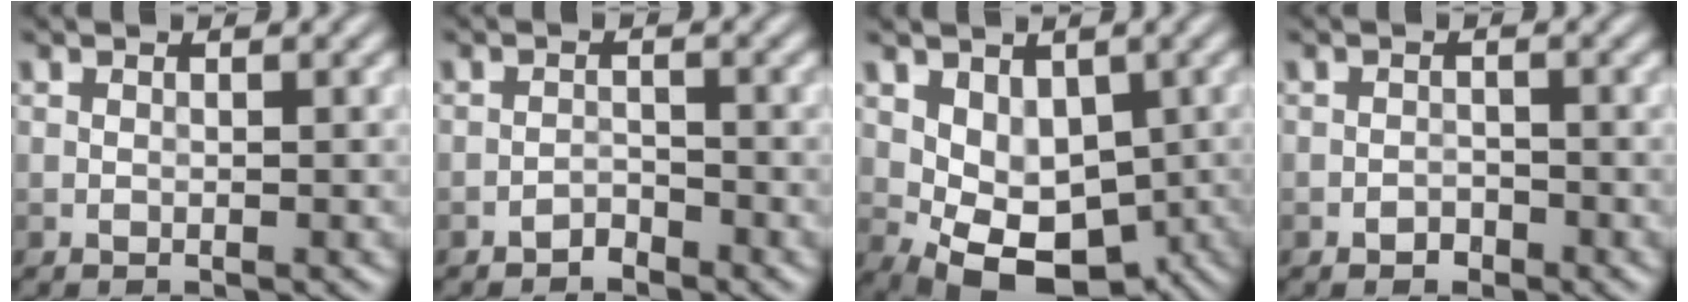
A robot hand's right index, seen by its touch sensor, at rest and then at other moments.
{"total": 1.2, "force": [-1.1, 0.5, 0.3], "torque": [0.000, 0.005, -0.022]}
{"total": 6.9, "force": [-0.7, 4.7, 5.0], "torque": [-0.076, -0.013, -0.003]}
{"total": 1.1, "force": [-0.8, 0.7, 0.4], "torque": [-0.003, 0.002, -0.014]}